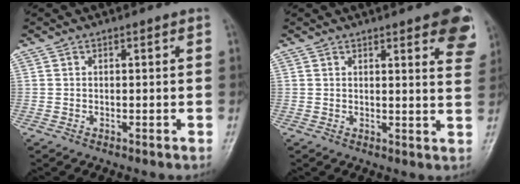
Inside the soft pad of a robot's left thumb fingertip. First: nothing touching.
{"total": 10.3, "force": [5.6, 2.7, 8.2], "torque": [-0.070, -0.020, 0.057]}